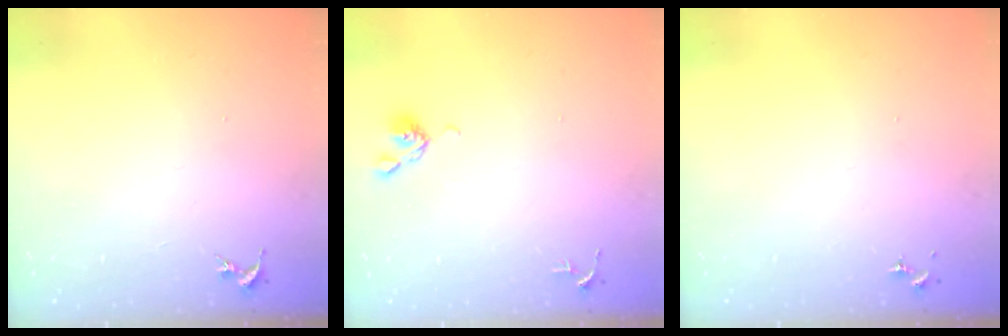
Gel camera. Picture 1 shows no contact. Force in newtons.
{"total": 4.4, "press": 4.3, "slide": 0.9}
{"total": 0.0}